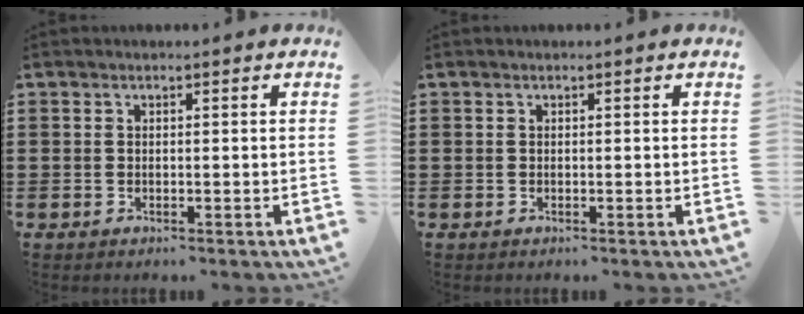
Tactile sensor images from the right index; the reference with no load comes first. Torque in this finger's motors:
{"motor_torque": [-0.01, 0.00, 0.00, 0.00]}